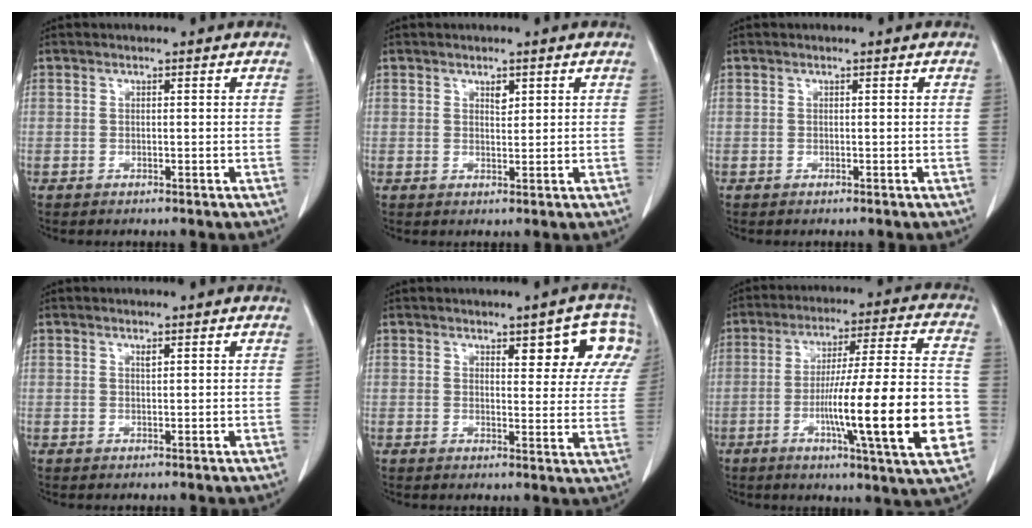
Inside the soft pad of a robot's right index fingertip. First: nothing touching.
{"total": 1.5, "force": [0.9, 0.7, 0.9], "torque": [-0.013, -0.005, 0.017]}
{"total": 0.0}
{"total": 0.6, "force": [0.5, 0.1, 0.4], "torque": [-0.008, -0.005, 0.009]}
{"total": 9.2, "force": [5.2, 3.1, 6.9], "torque": [-0.067, 0.005, 0.053]}
{"total": 20.9, "force": [-5.1, 0.6, 20.2], "torque": [-0.277, -0.004, -0.075]}